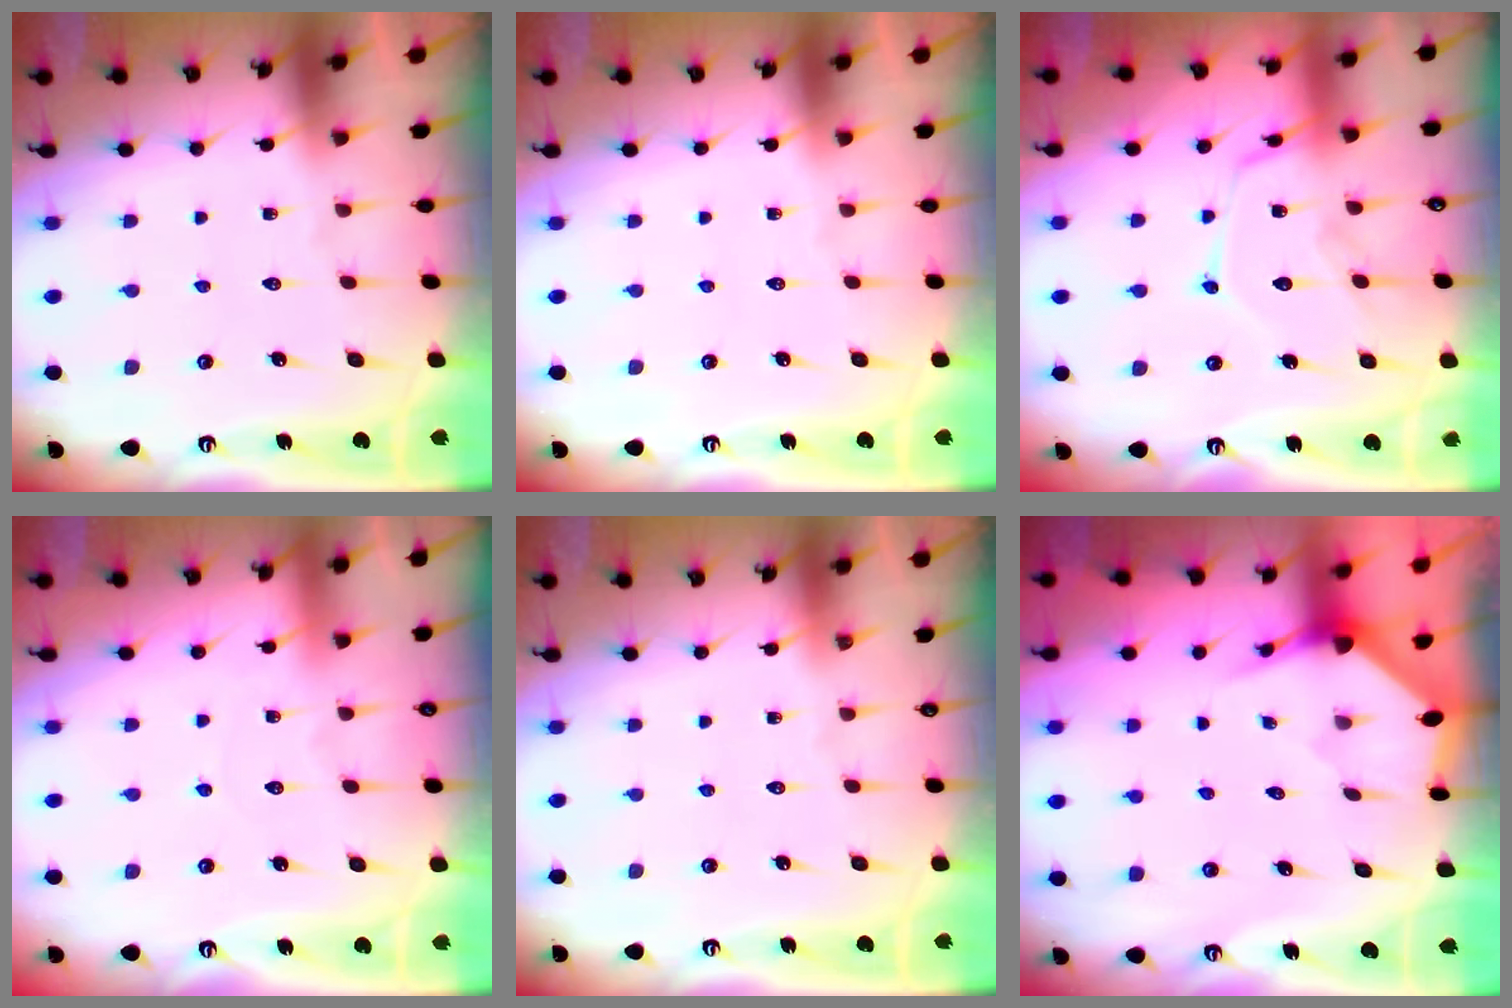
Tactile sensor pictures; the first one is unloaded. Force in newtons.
{"total": 0.0}
{"total": 12.1, "press": 12.1, "slide": 0.8}
{"total": 2.8, "press": 2.8, "slide": 0.3}
{"total": 0.0}
{"total": 2.8, "press": 2.8, "slide": 0.3}